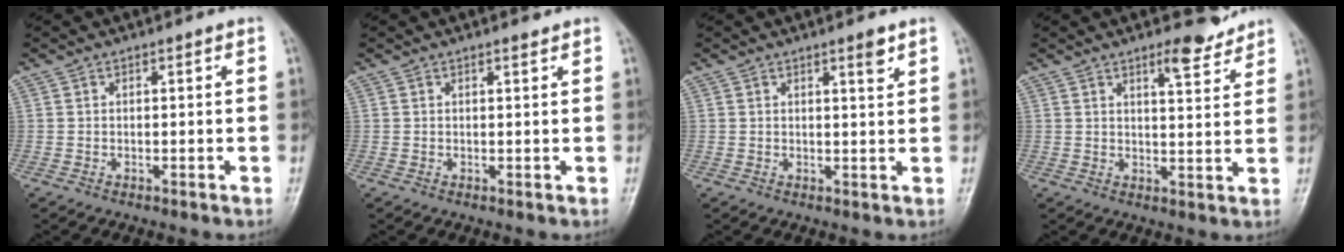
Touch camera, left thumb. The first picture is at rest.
{"total": 0.9, "force": [0.7, 0.2, 0.5], "torque": [-0.009, -0.004, 0.011]}
{"total": 2.5, "force": [1.6, 0.4, 1.9], "torque": [-0.025, -0.011, 0.025]}
{"total": 5.6, "force": [4.4, 1.3, 3.2], "torque": [-0.037, -0.034, 0.062]}